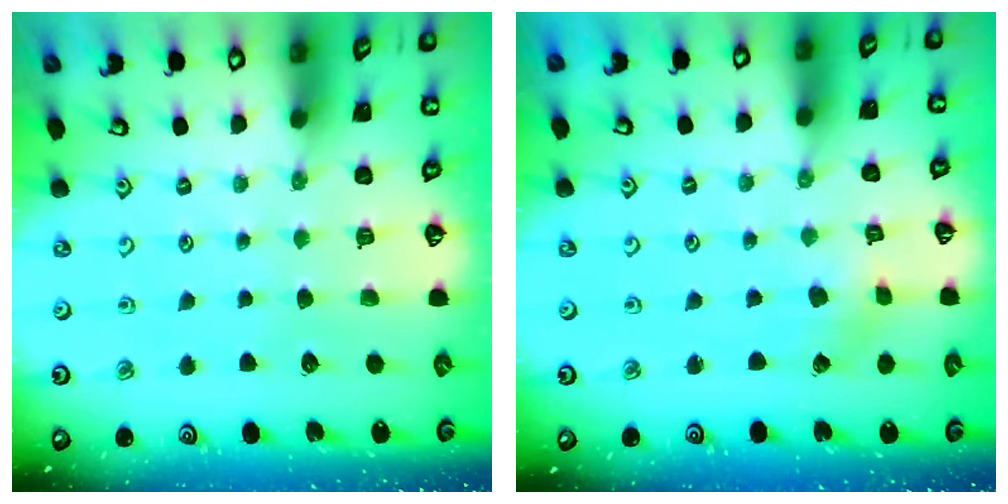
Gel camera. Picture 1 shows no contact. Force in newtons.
{"total": 1.4, "press": 1.4, "slide": 0.3}